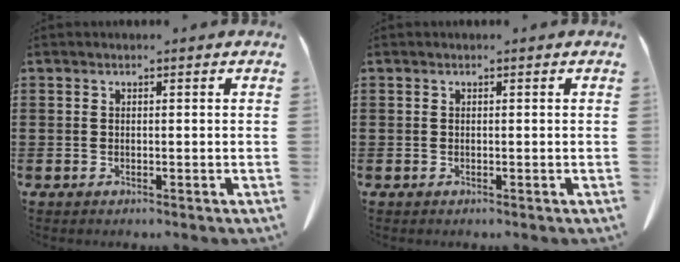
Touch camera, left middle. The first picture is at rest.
{"total": 0.0}